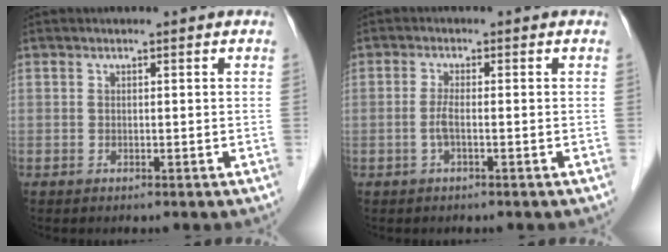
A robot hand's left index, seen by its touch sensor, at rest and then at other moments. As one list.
[{"total": 1.9, "force": [-0.7, 0.1, 1.7], "torque": [-0.037, -0.003, -0.015]}]